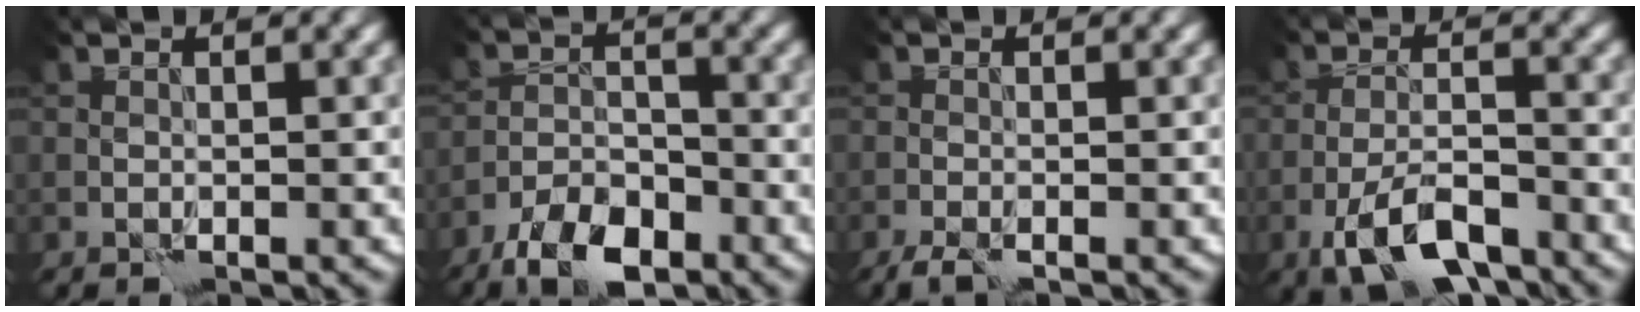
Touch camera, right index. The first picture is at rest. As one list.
[{"total": 5.9, "force": [-4.2, 2.4, 3.4], "torque": [-0.055, -0.004, -0.080]}, {"total": 1.7, "force": [-1.4, 0.1, 1.0], "torque": [-0.024, -0.008, -0.028]}, {"total": 6.6, "force": [-4.0, 2.4, 4.6], "torque": [-0.083, -0.003, -0.075]}]